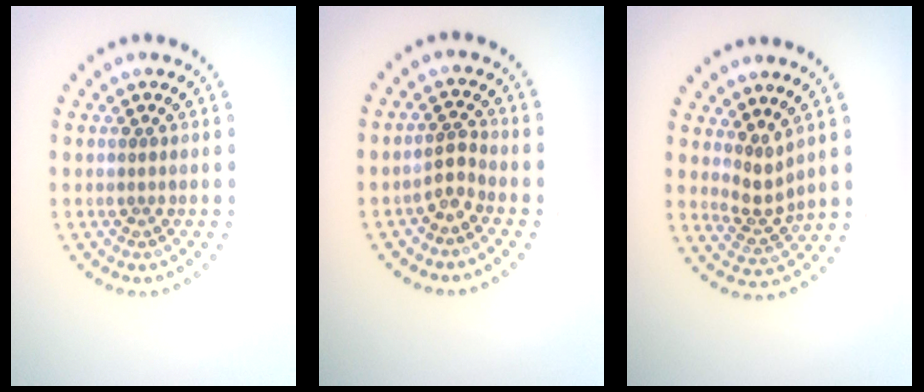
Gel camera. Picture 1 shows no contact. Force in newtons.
{"total": 1.7, "press": 1.2, "slide": 1.2}
{"total": 2.4, "press": 1.6, "slide": 1.8}